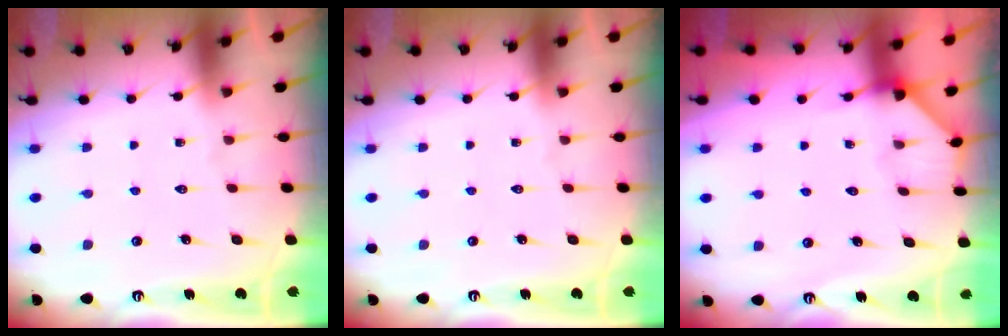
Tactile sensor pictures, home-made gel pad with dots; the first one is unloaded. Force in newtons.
{"total": 0.0}
{"total": 2.5, "press": 2.5, "slide": 0.2}